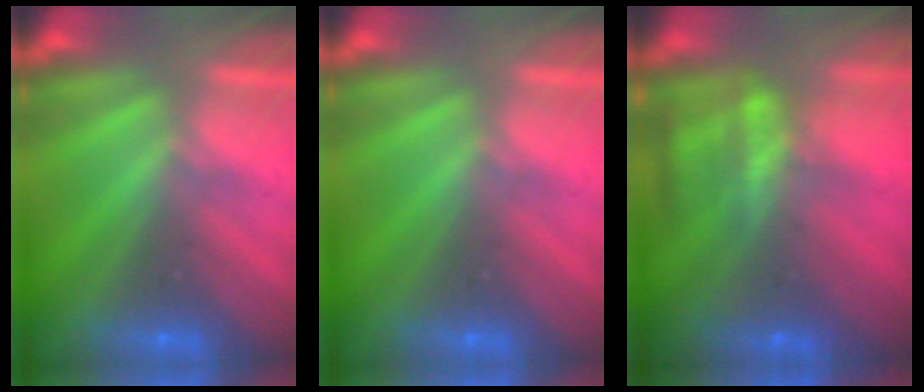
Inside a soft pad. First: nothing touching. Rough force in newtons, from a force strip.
{"total": 0.0}
{"total": 7.1}